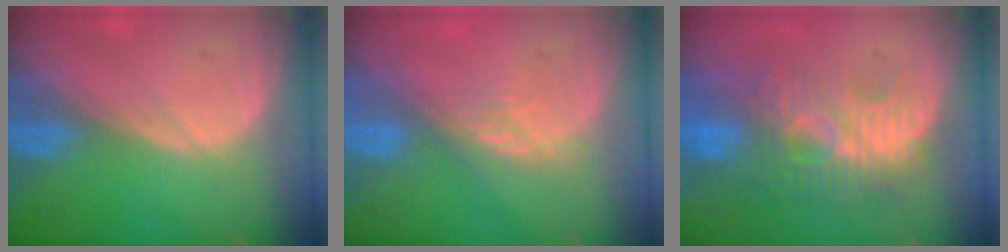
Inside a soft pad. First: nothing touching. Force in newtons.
{"total": 3.0, "press": 2.6, "slide": 1.5}
{"total": 9.4, "press": 8.8, "slide": 3.2}